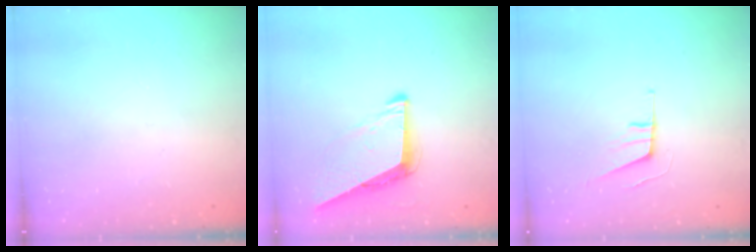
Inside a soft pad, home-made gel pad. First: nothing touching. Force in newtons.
{"total": 7.4, "press": 7.3, "slide": 1.4}
{"total": 6.4, "press": 5.9, "slide": 2.5}